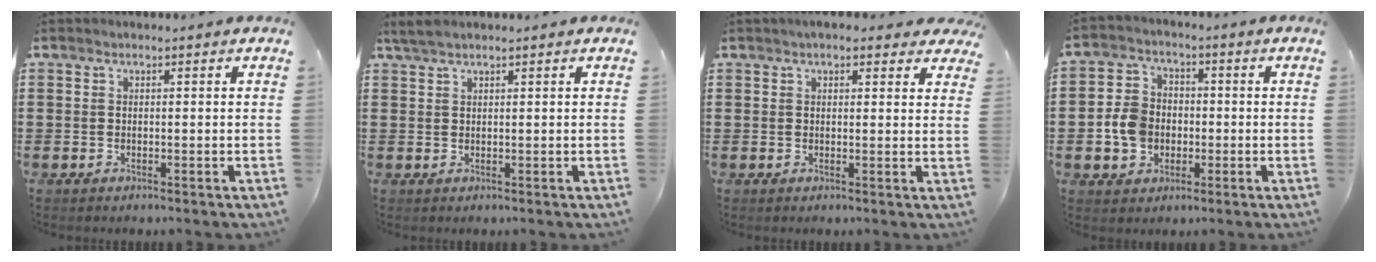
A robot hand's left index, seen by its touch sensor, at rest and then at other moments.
{"total": 1.7, "force": [1.3, 0.3, 1.1], "torque": [-0.025, 0.001, 0.024]}
{"total": 2.6, "force": [2.2, 0.9, 1.0], "torque": [-0.019, 0.001, 0.039]}
{"total": 6.2, "force": [-1.3, 5.3, 2.9], "torque": [-0.077, 0.011, -0.027]}